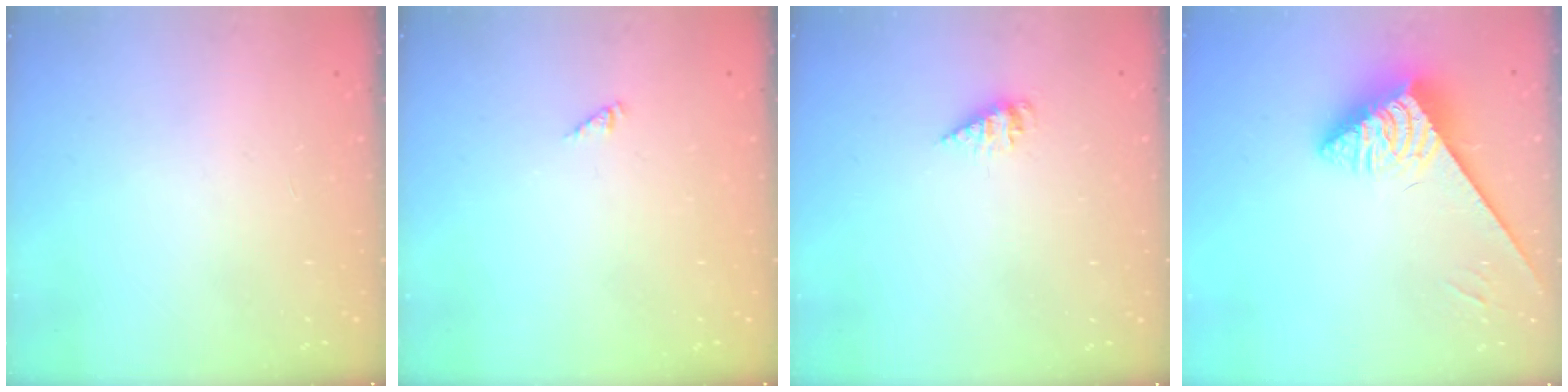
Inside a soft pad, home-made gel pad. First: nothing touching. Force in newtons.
{"total": 0.0}
{"total": 2.1, "press": 2.1, "slide": 0.2}
{"total": 3.7, "press": 3.7, "slide": 0.6}